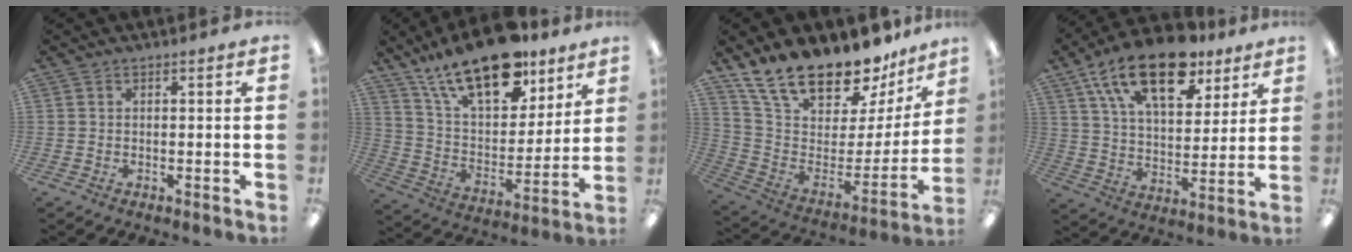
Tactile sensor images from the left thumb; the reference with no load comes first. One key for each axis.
{"total": 21.5, "fx": 15.1, "fy": 9.3, "fz": 12.1, "tx": -0.220, "ty": -0.086, "tz": 0.265}
{"total": 21.0, "fx": 17.8, "fy": 7.6, "fz": 8.1, "tx": -0.148, "ty": -0.134, "tz": 0.323}
{"total": 21.0, "fx": 13.4, "fy": 10.0, "fz": 12.8, "tx": -0.221, "ty": -0.059, "tz": 0.234}